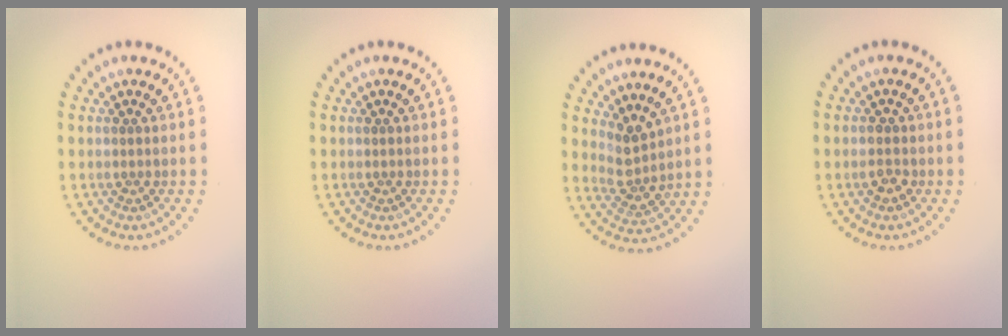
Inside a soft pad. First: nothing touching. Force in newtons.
{"total": 0.0}
{"total": 2.7, "press": 2.1, "slide": 1.7}
{"total": 1.6, "press": 1.5, "slide": 0.1}